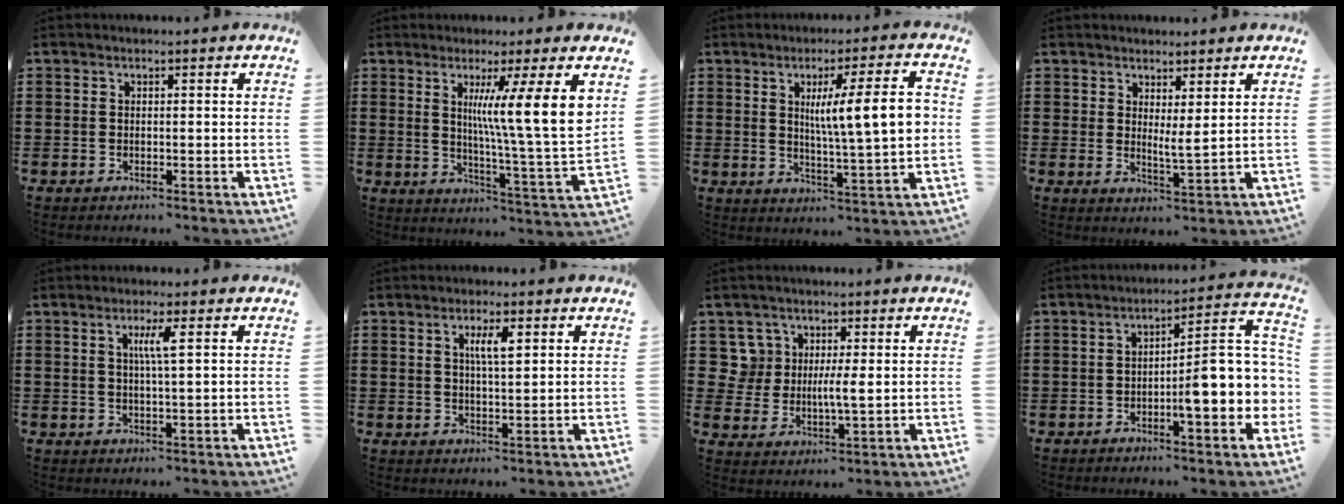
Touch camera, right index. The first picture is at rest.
{"total": 11.3, "force": [4.2, 0.3, 10.5], "torque": [-0.171, -0.026, 0.060]}
{"total": 10.3, "force": [1.9, 1.7, 10.0], "torque": [-0.156, -0.004, 0.020]}
{"total": 2.6, "force": [2.1, 0.3, 1.5], "torque": [-0.028, -0.007, 0.037]}
{"total": 3.4, "force": [1.0, 0.1, 3.2], "torque": [-0.066, 0.001, 0.013]}
{"total": 3.9, "force": [1.3, 1.0, 3.5], "torque": [-0.072, 0.009, 0.019]}
{"total": 4.8, "force": [1.5, 3.7, 2.6], "torque": [-0.061, 0.010, 0.026]}
{"total": 10.7, "force": [-1.8, 2.7, 10.2], "torque": [-0.138, -0.022, -0.036]}